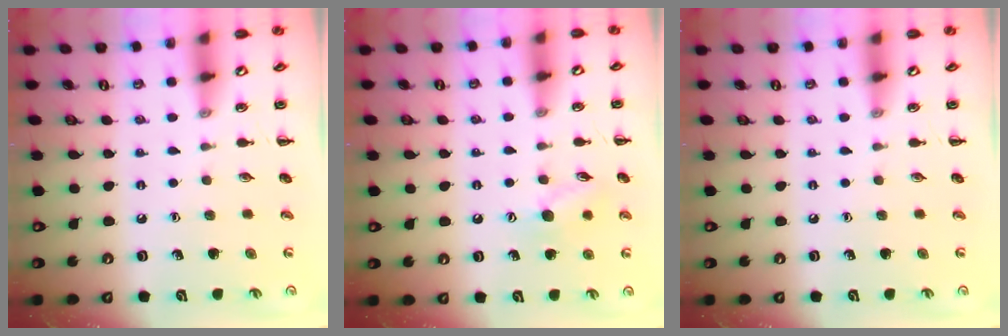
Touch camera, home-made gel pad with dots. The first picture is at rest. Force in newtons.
{"total": 8.3, "press": 8.2, "slide": 0.9}
{"total": 0.0}